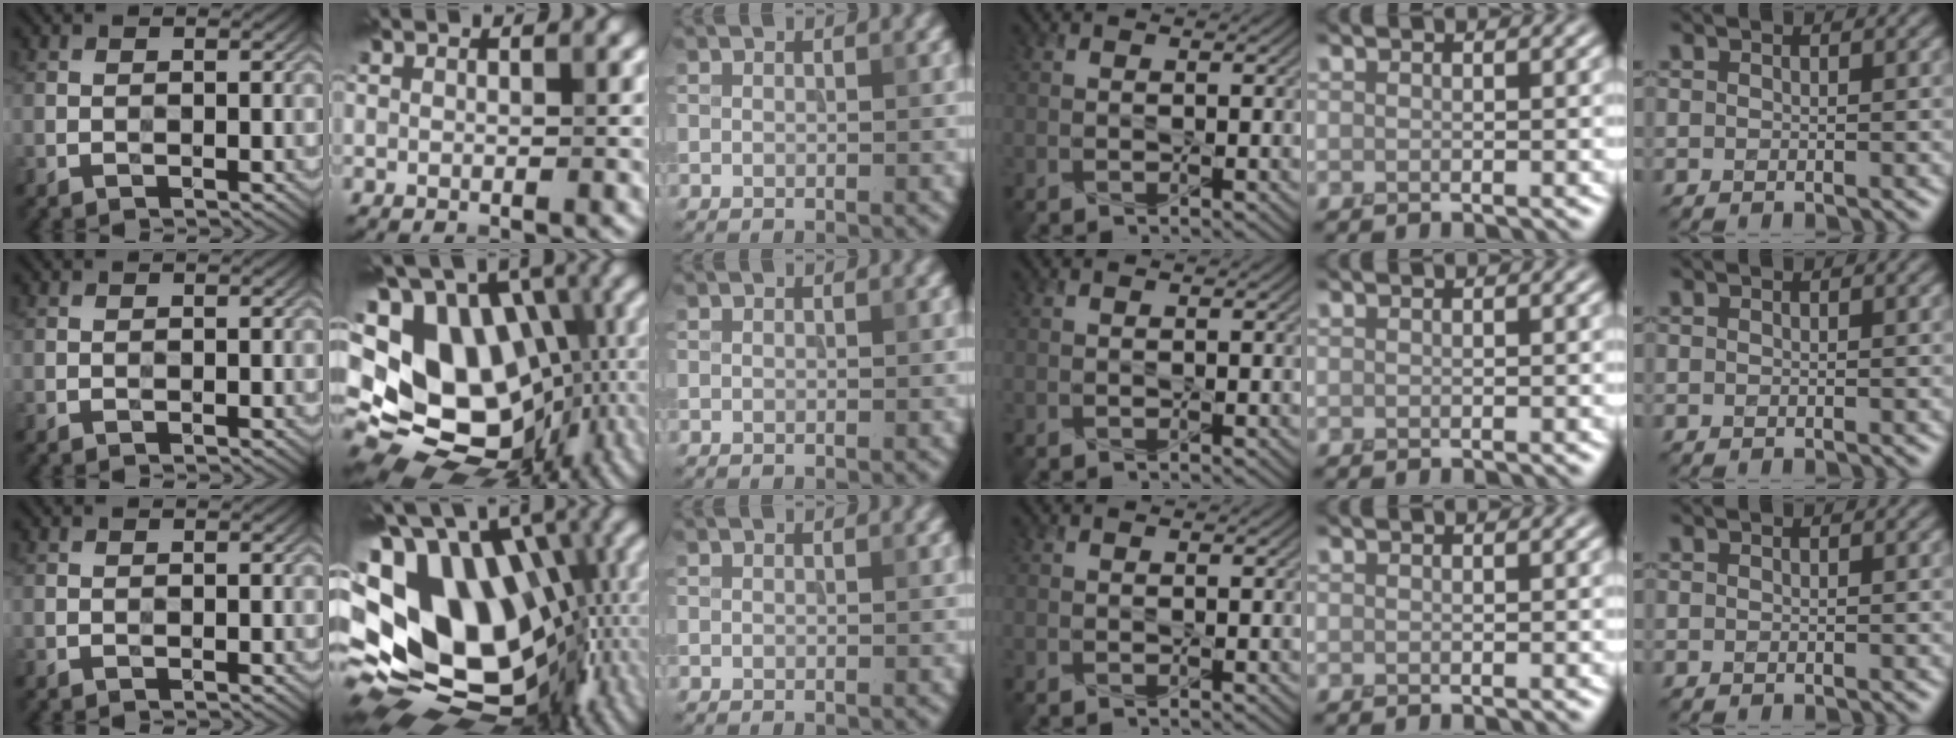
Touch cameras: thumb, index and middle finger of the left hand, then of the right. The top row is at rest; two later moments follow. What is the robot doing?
{"motion": "press", "object": "joystick"}